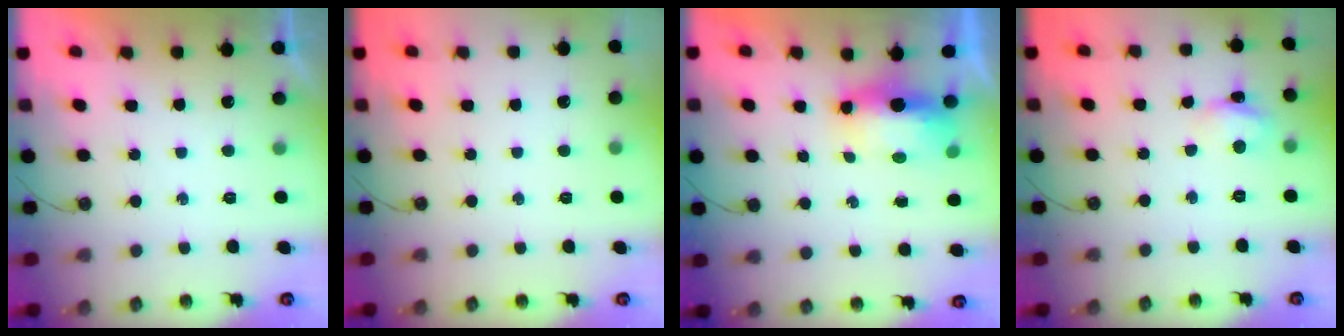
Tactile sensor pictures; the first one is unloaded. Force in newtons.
{"total": 0.0}
{"total": 15.6, "press": 9.1, "slide": 12.7}
{"total": 4.1, "press": 4.1, "slide": 0.4}